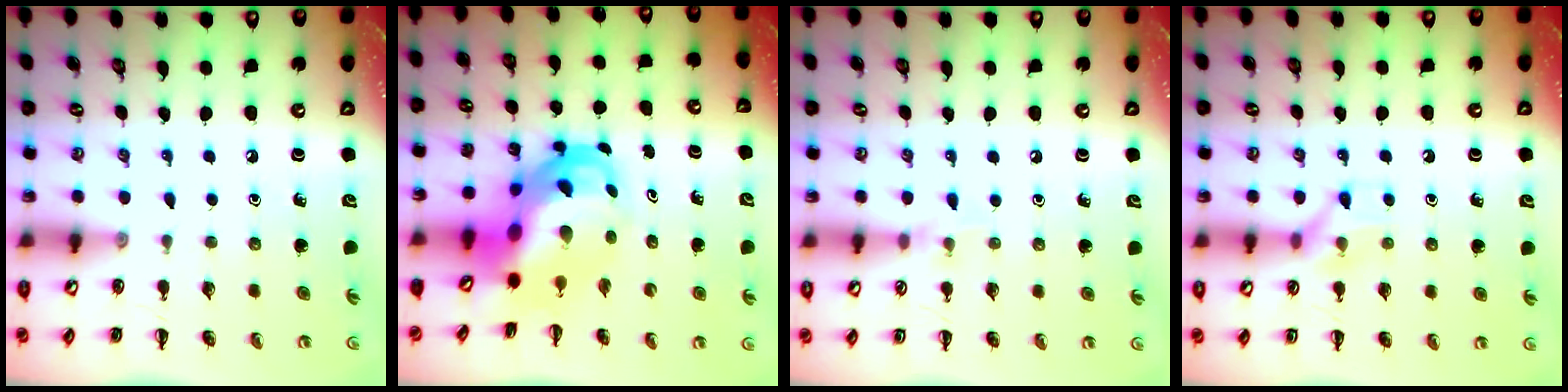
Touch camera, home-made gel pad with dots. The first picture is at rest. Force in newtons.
{"total": 9.2, "press": 8.9, "slide": 2.4}
{"total": 4.8, "press": 4.5, "slide": 1.8}
{"total": 7.2, "press": 7.2, "slide": 0.7}